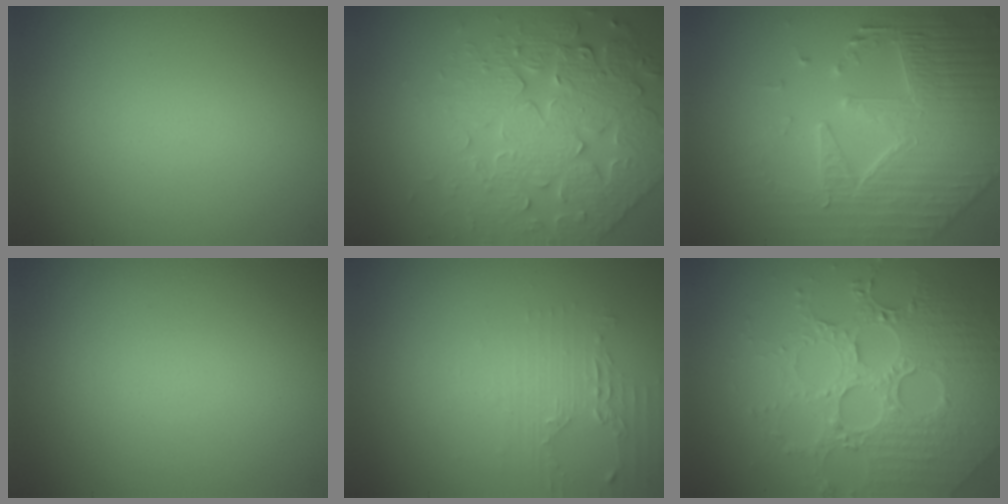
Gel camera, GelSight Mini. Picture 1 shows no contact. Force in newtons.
{"total": 7.7, "press": 6.0, "slide": 4.7}
{"total": 6.5, "press": 5.4, "slide": 3.6}
{"total": 0.0}
{"total": 1.7, "press": 1.7, "slide": 0.3}
{"total": 6.4, "press": 5.1, "slide": 3.8}